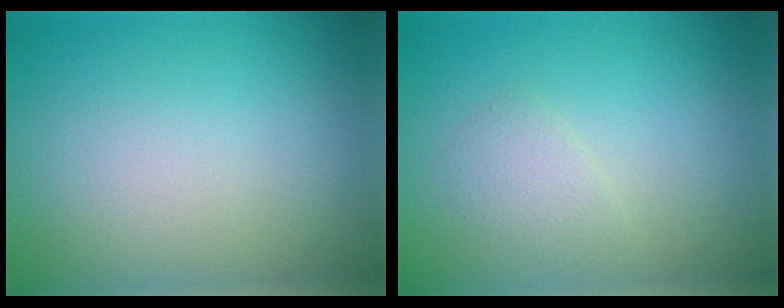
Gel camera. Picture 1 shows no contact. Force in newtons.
{"total": 1.5, "press": 1.4, "slide": 0.1}